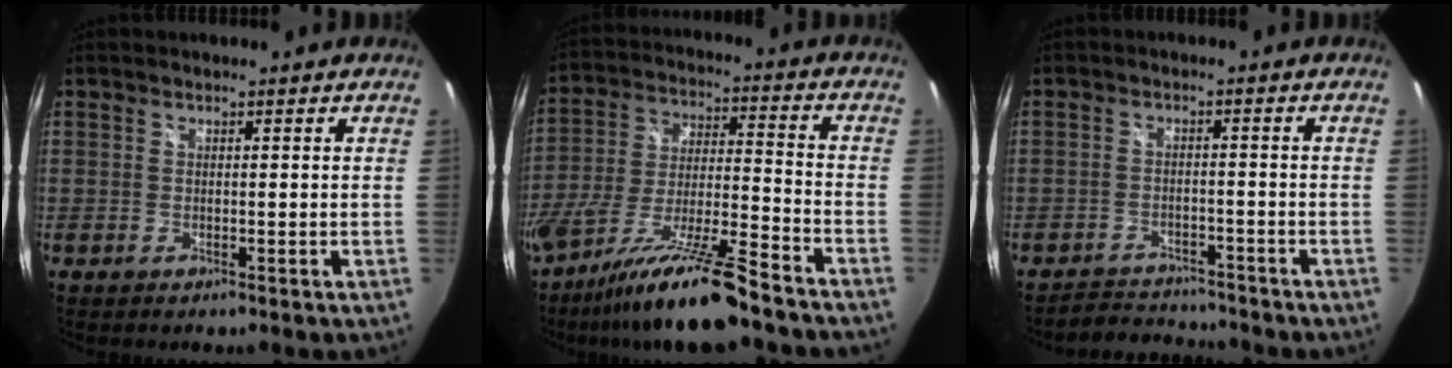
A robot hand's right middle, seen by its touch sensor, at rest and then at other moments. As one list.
[{"total": 17.8, "force": [-13.7, 1.1, 11.3], "torque": [-0.227, -0.038, -0.237]}, {"total": 6.9, "force": [-6.6, 1.8, 0.8], "torque": [-0.032, 0.013, -0.099]}]